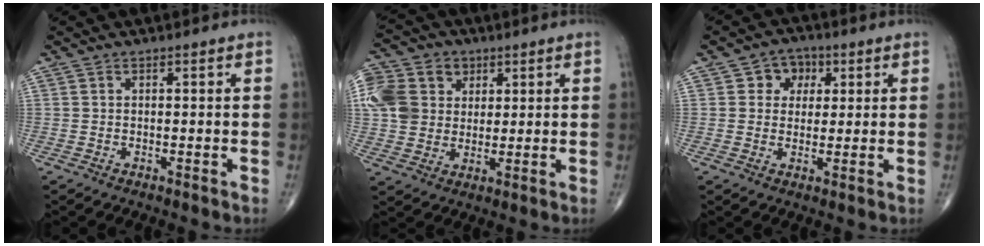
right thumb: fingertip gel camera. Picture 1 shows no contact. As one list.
[{"total": 14.0, "force": [4.1, 11.4, 7.0], "torque": [-0.133, 0.010, 0.071]}, {"total": 5.1, "force": [1.7, 4.4, 1.9], "torque": [0.005, 0.000, 0.020]}]